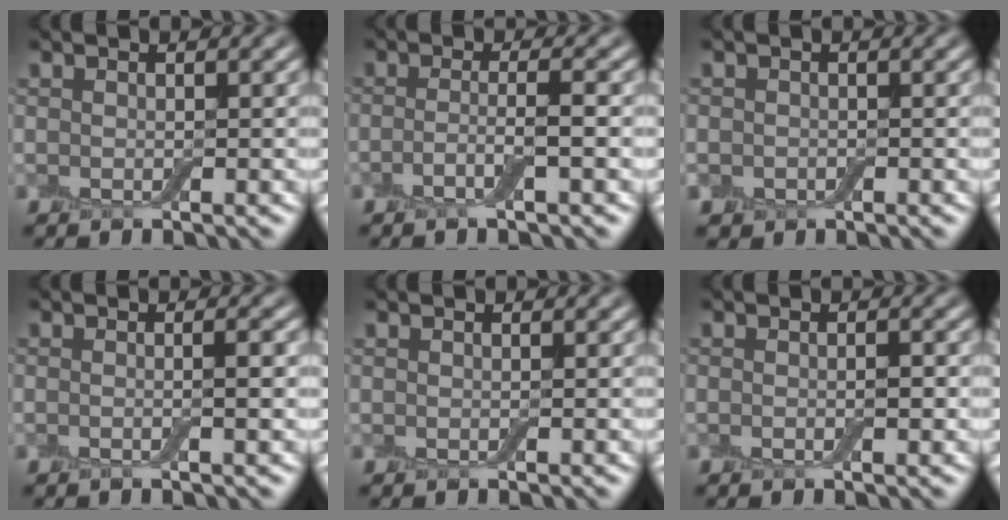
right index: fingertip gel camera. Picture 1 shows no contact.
{"total": 2.4, "force": [-0.9, 0.3, 2.2], "torque": [-0.040, 0.003, -0.026]}
{"total": 1.1, "force": [-0.4, 1.0, 0.2], "torque": [0.001, -0.005, -0.011]}
{"total": 1.9, "force": [-0.1, 0.5, 1.8], "torque": [-0.020, -0.003, -0.015]}
{"total": 0.0}
{"total": 1.2, "force": [-0.3, 0.3, 1.1], "torque": [-0.019, 0.000, -0.004]}